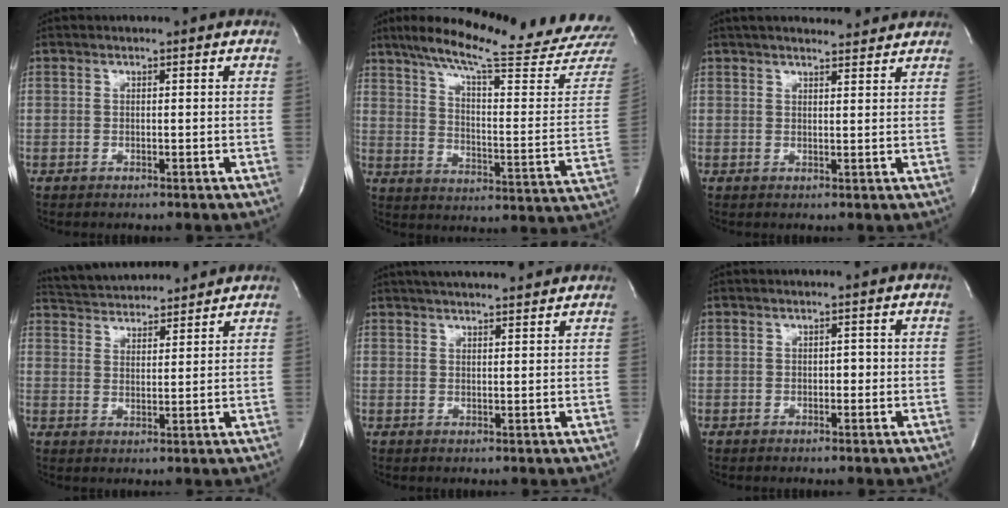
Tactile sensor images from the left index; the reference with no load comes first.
{"total": 25.5, "force": [22.5, 0.3, 12.0], "torque": [-0.188, -0.073, 0.295]}
{"total": 10.6, "force": [9.7, 1.9, 4.0], "torque": [-0.057, 0.022, 0.126]}
{"total": 11.8, "force": [11.3, 1.7, 2.9], "torque": [-0.056, 0.023, 0.177]}
{"total": 11.5, "force": [10.3, 1.4, 4.9], "torque": [-0.080, 0.029, 0.141]}
{"total": 0.7, "force": [0.0, 0.5, 0.6], "torque": [-0.004, 0.003, -0.002]}